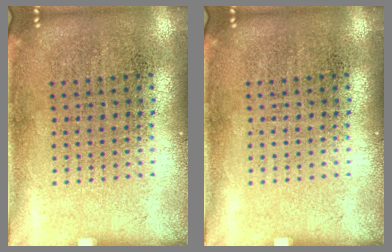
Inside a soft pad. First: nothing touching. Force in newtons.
{"total": 0.0}